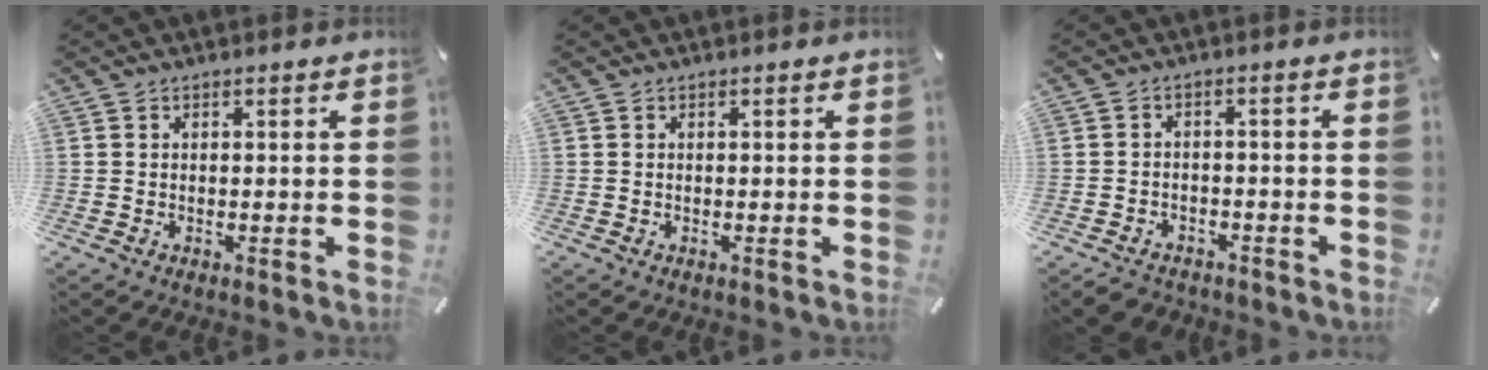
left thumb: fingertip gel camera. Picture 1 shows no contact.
{"total": 0.0}
{"total": 3.4, "force": [-2.8, 1.9, 0.8], "torque": [-0.019, 0.015, -0.056]}